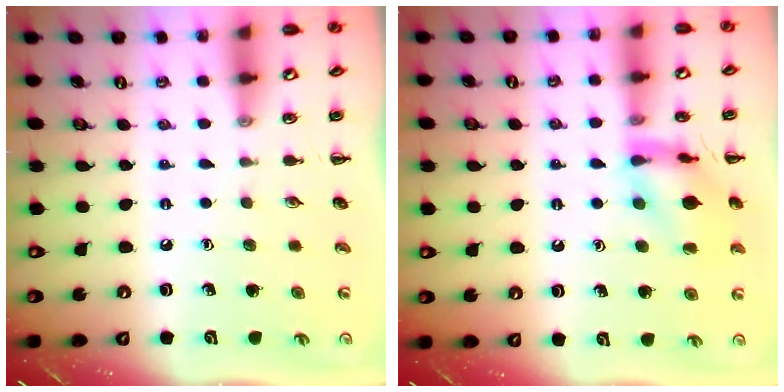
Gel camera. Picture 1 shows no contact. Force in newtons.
{"total": 12.4, "press": 12.4, "slide": 0.6}